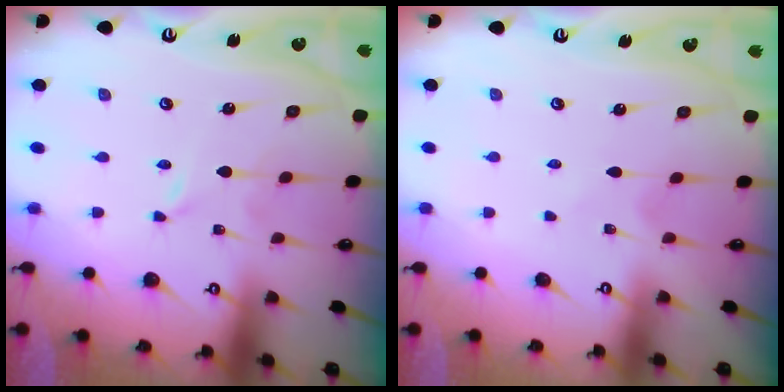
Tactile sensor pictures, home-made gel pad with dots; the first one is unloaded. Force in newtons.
{"total": 0.9, "press": 0.8, "slide": 0.1}